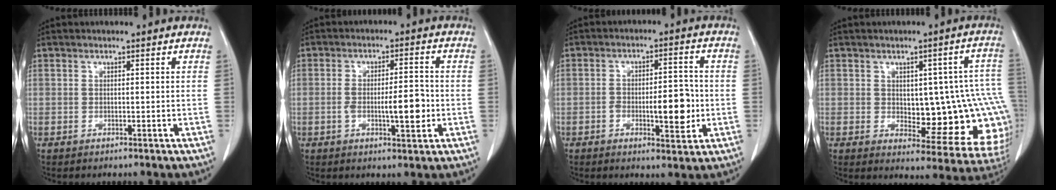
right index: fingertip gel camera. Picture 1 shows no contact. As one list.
[{"total": 6.3, "force": [-1.2, 1.5, 6.0], "torque": [-0.098, 0.001, -0.017]}, {"total": 7.7, "force": [-1.6, 2.6, 7.0], "torque": [-0.104, 0.007, -0.020]}, {"total": 14.9, "force": [-0.9, 5.7, 13.7], "torque": [-0.121, 0.023, 0.007]}]